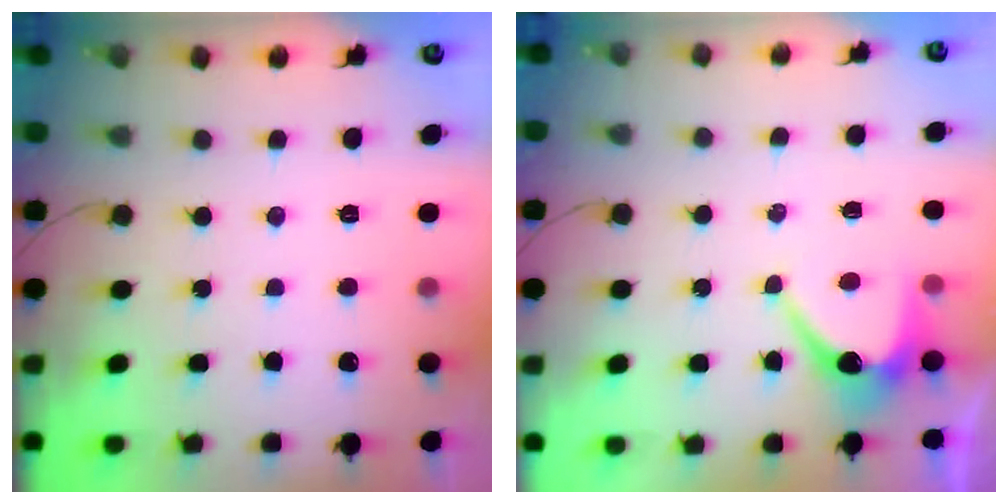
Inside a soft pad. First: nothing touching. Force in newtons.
{"total": 6.5, "press": 6.4, "slide": 0.9}